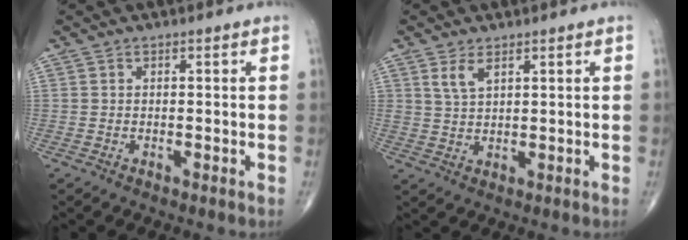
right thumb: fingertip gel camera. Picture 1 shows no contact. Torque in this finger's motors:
{"motor_torque": [0.06, 0.06, 0.25, 0.21, 0.01]}